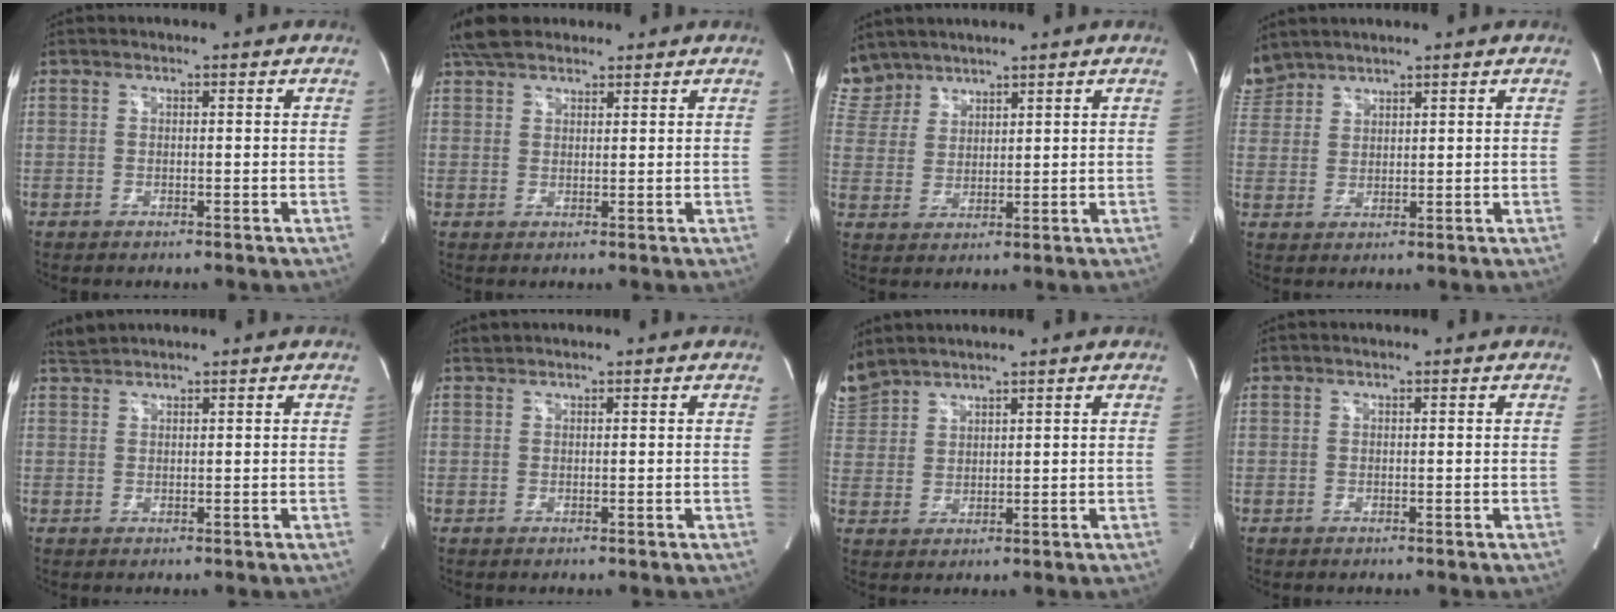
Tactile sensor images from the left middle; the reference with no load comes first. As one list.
[{"total": 6.2, "force": [5.1, 2.6, 2.4], "torque": [-0.047, 0.027, 0.096]}, {"total": 6.6, "force": [6.0, 2.8, 0.0], "torque": [-0.008, 0.011, 0.132]}, {"total": 4.6, "force": [4.4, 1.4, 0.0], "torque": [-0.006, 0.016, 0.096]}, {"total": 1.7, "force": [1.7, -0.3, -0.2], "torque": [-0.006, 0.011, 0.043]}, {"total": 0.7, "force": [0.6, 0.0, -0.2], "torque": [-0.005, 0.006, 0.015]}, {"total": 5.6, "force": [5.4, 1.2, 0.7], "torque": [-0.027, 0.019, 0.116]}, {"total": 0.0}]